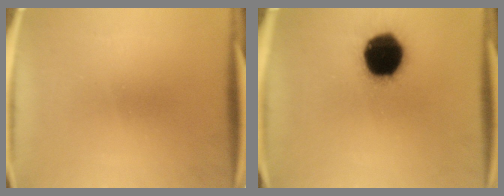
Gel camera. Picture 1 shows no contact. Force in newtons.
{"total": 19.1}